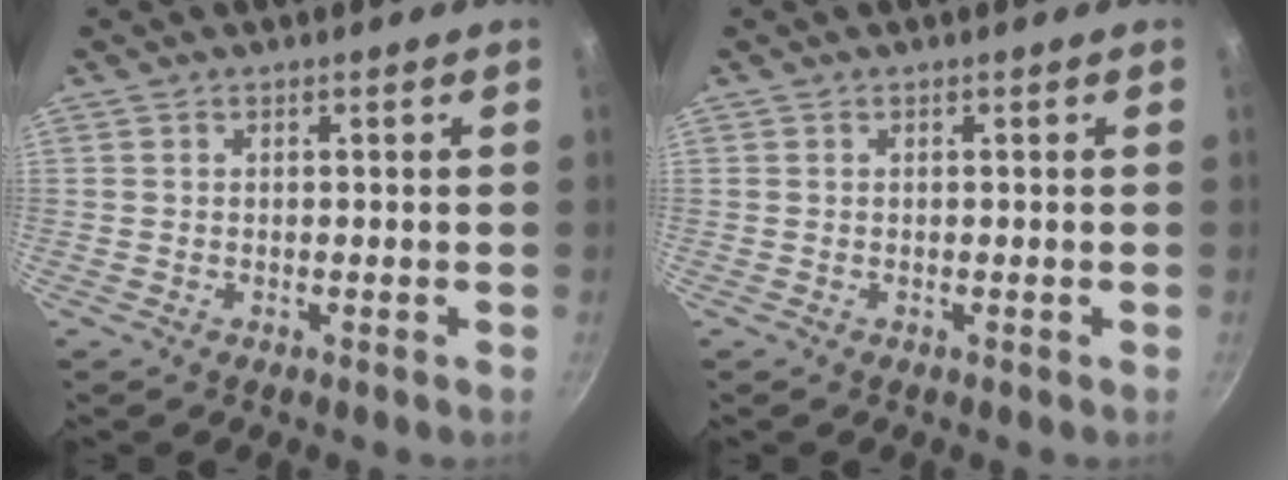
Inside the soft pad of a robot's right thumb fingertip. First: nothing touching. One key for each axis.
{"total": 0.0}